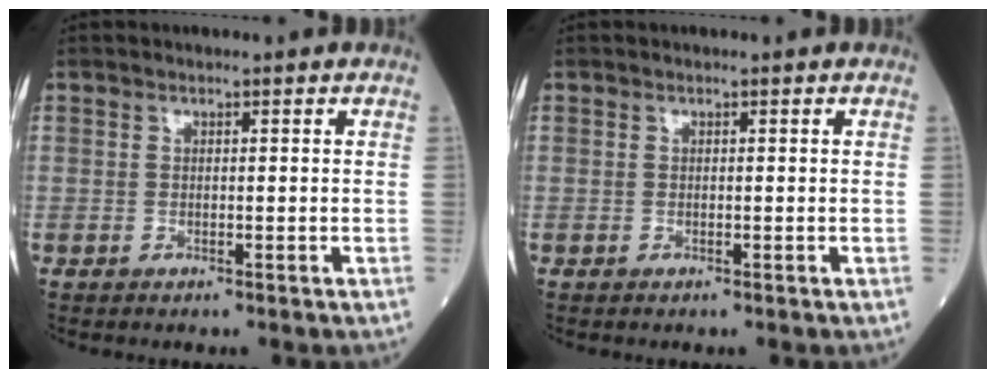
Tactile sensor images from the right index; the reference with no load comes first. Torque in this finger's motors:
{"motor_torque": [0.03, 0.00, 0.02, -0.01]}